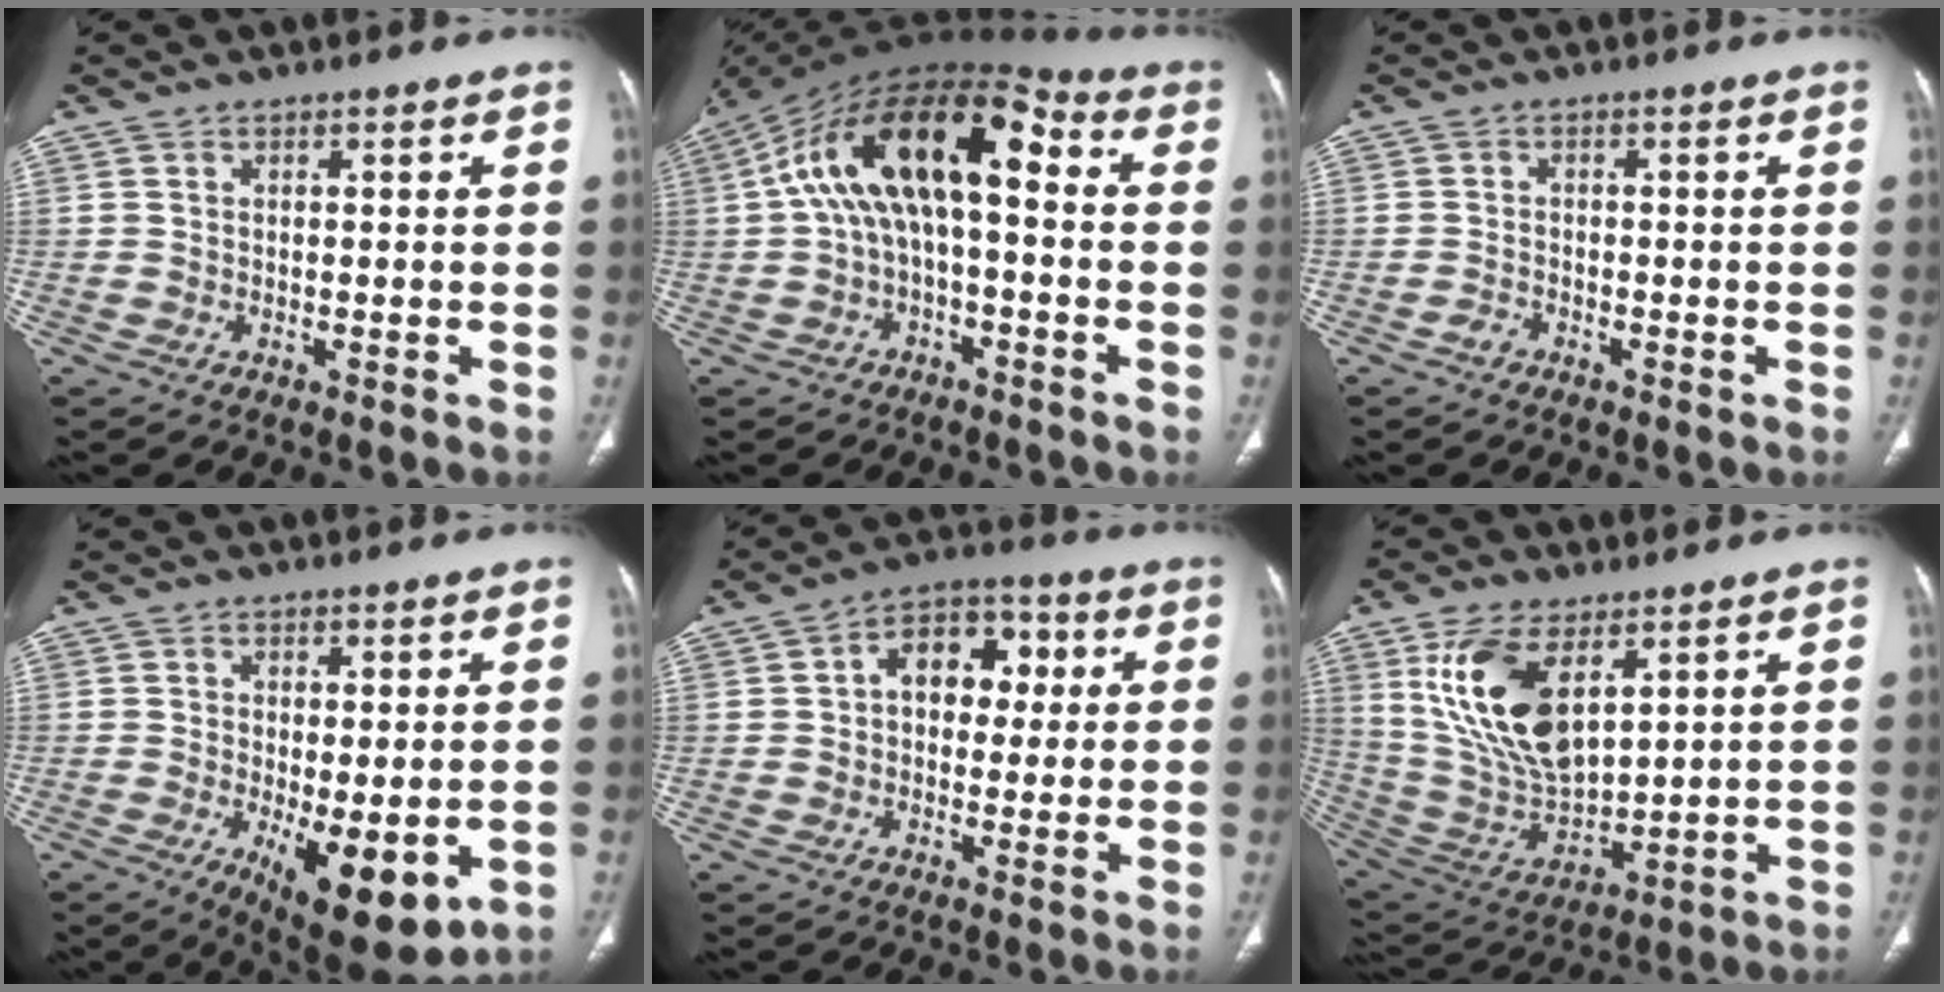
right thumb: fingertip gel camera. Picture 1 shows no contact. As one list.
[{"total": 17.8, "force": [1.4, 8.5, 15.6], "torque": [-0.262, 0.056, 0.013]}, {"total": 1.3, "force": [-1.0, 0.8, 0.4], "torque": [-0.010, 0.007, -0.020]}, {"total": 12.0, "force": [-2.8, 4.7, 10.7], "torque": [-0.153, -0.026, -0.026]}, {"total": 9.3, "force": [1.3, 6.6, 6.4], "torque": [-0.057, 0.026, 0.010]}, {"total": 17.3, "force": [7.2, 8.5, 13.2], "torque": [-0.247, -0.029, 0.155]}]